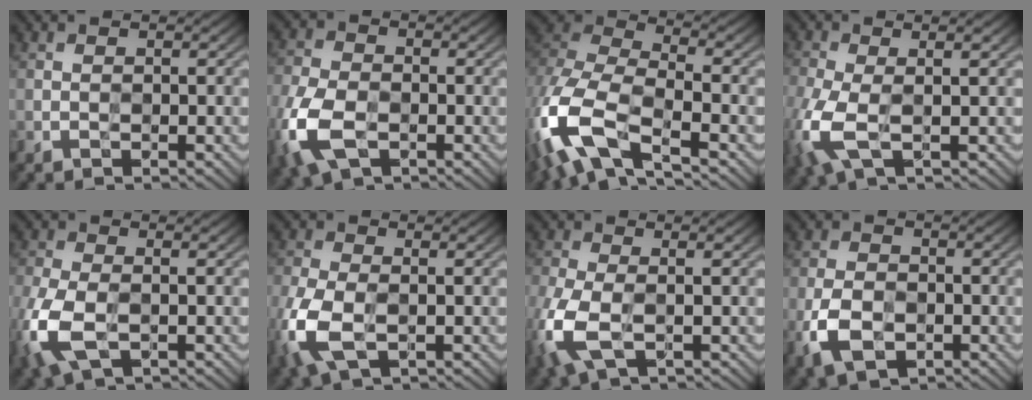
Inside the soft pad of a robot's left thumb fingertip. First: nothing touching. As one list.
[{"total": 10.2, "force": [-4.3, 5.9, 7.1], "torque": [-0.201, -0.022, -0.089]}, {"total": 14.9, "force": [-6.9, 6.7, 11.3], "torque": [-0.293, -0.024, -0.142]}, {"total": 7.7, "force": [-1.4, 3.1, 6.9], "torque": [-0.178, -0.012, -0.030]}, {"total": 9.1, "force": [-3.0, 5.0, 7.1], "torque": [-0.193, -0.020, -0.064]}, {"total": 8.8, "force": [-2.9, 4.8, 6.8], "torque": [-0.182, -0.019, -0.063]}, {"total": 8.5, "force": [-2.4, 4.0, 7.0], "torque": [-0.183, -0.018, -0.052]}, {"total": 6.5, "force": [-2.6, 4.0, 4.4], "torque": [-0.107, -0.011, -0.055]}]